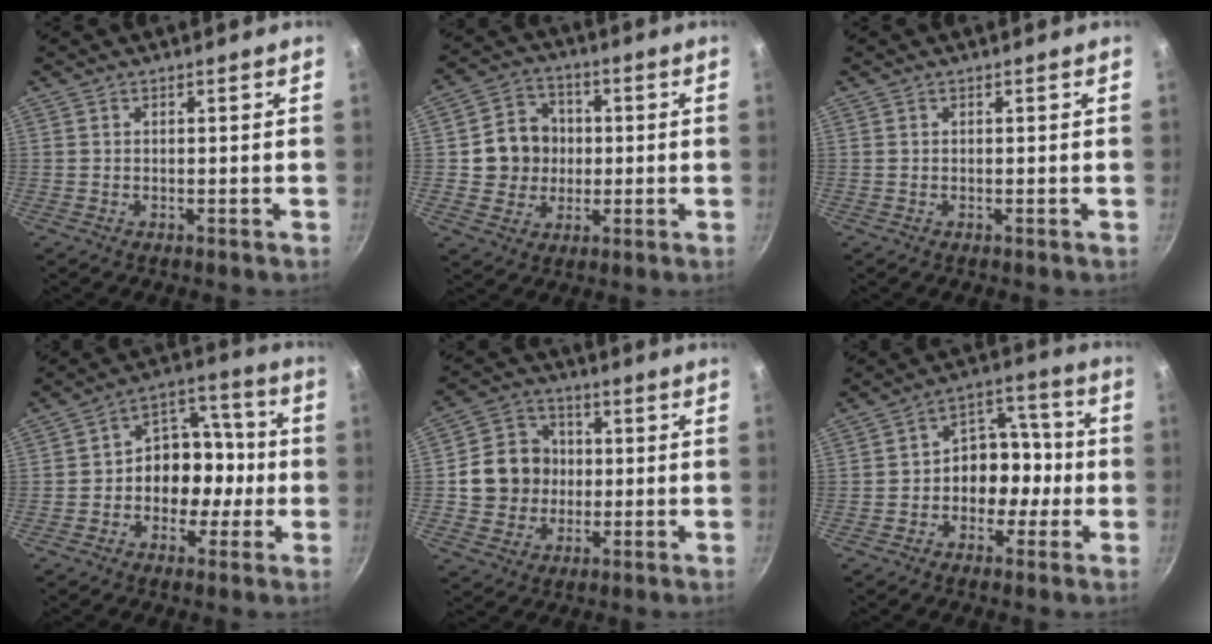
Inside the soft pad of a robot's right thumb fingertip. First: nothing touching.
{"total": 9.8, "force": [0.4, 9.1, 3.7], "torque": [-0.025, 0.016, 0.002]}
{"total": 0.0}
{"total": 12.5, "force": [-2.2, 9.7, 7.6], "torque": [-0.048, 0.050, -0.043]}
{"total": 11.6, "force": [0.0, 10.6, 4.7], "torque": [-0.048, 0.024, -0.007]}
{"total": 10.7, "force": [-2.2, 8.3, 6.4], "torque": [-0.028, 0.051, -0.044]}